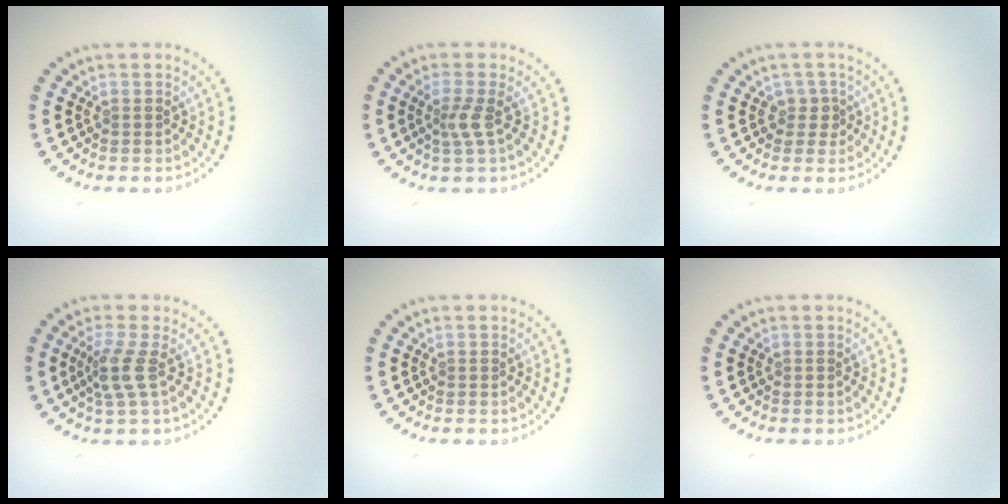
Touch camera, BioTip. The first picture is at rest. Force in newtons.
{"total": 2.0, "press": 1.5, "slide": 1.4}
{"total": 1.7, "press": 1.3, "slide": 1.1}
{"total": 2.5, "press": 1.9, "slide": 1.6}
{"total": 0.0}
{"total": 0.0}